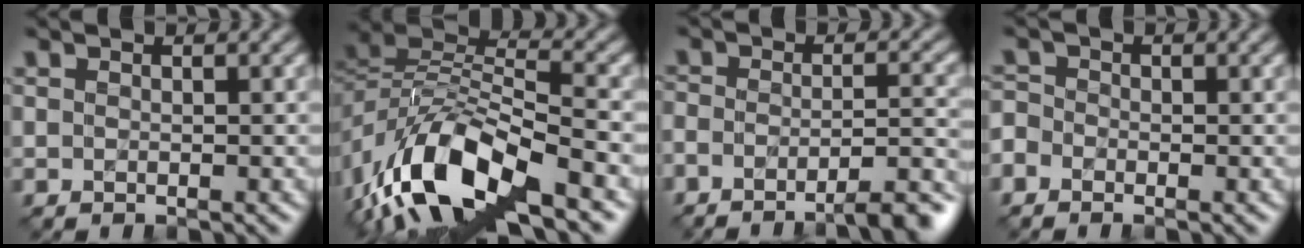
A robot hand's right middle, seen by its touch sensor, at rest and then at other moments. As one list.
[{"total": 12.1, "force": [-6.7, 5.3, 8.6], "torque": [-0.168, -0.002, -0.139]}, {"total": 6.1, "force": [-4.7, 1.1, 3.6], "torque": [-0.047, 0.006, -0.074]}, {"total": 1.5, "force": [-1.1, 1.0, 0.3], "torque": [-0.004, 0.001, -0.032]}]